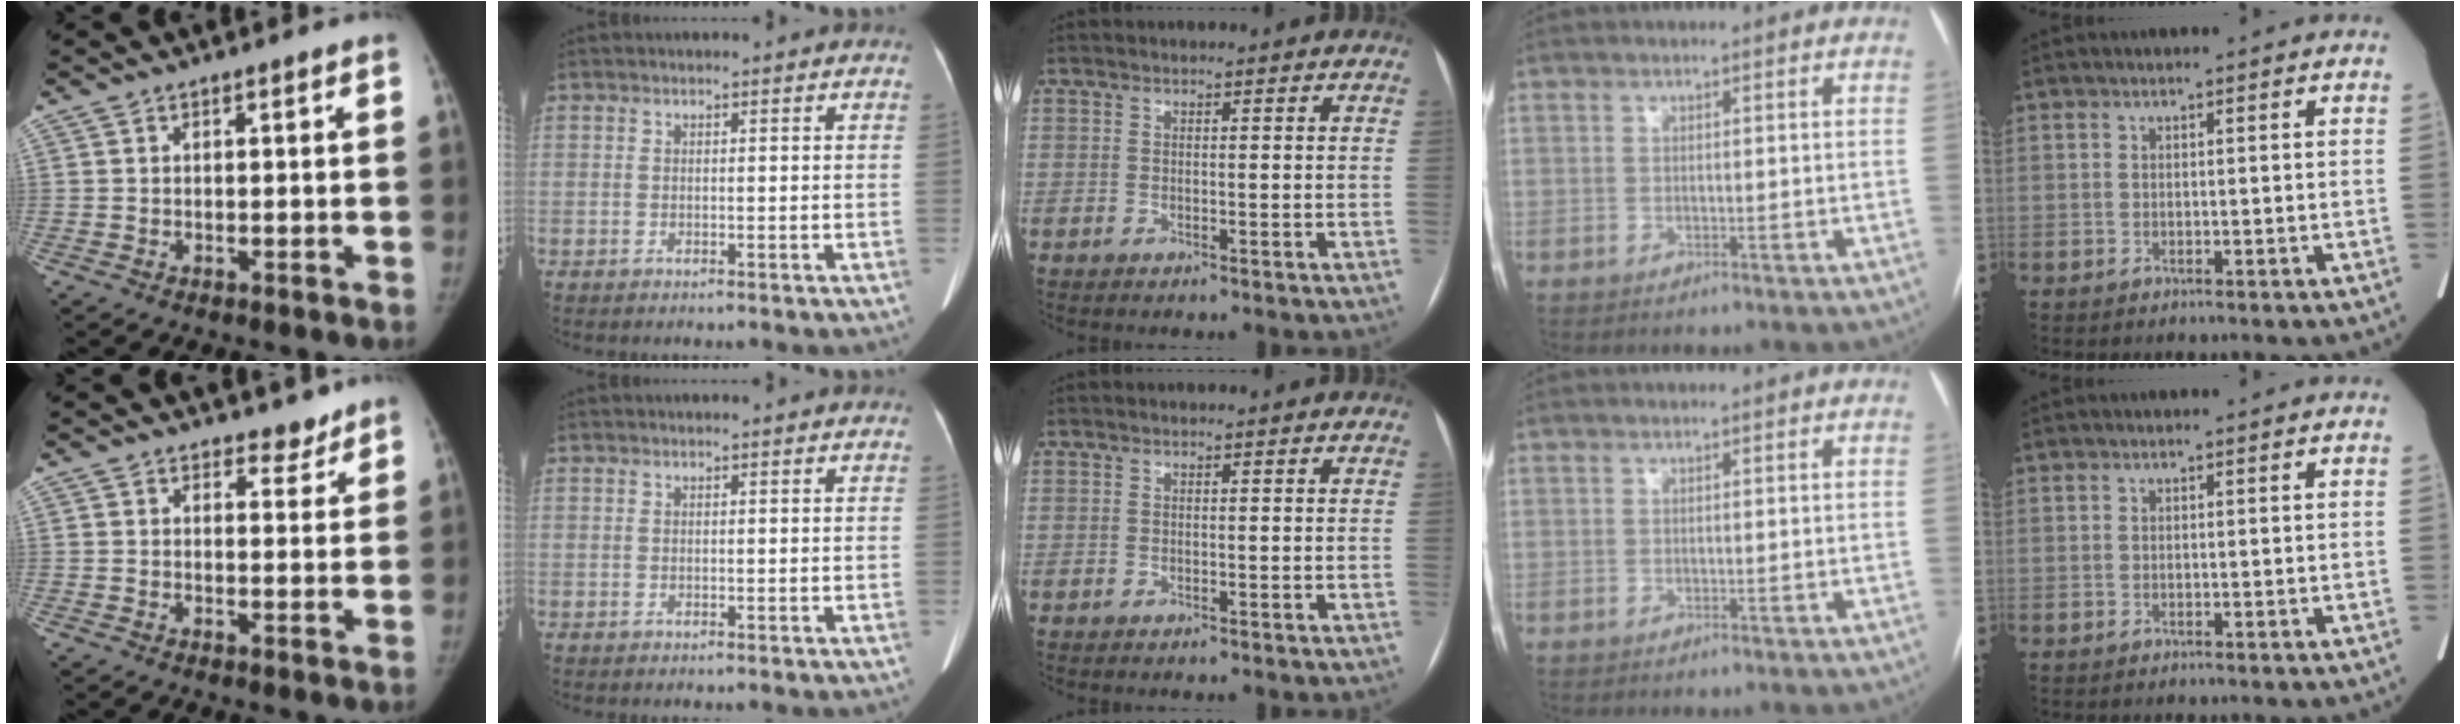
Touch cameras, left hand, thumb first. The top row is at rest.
{"thumb": {"total": 2.9, "force": [2.5, 1.5, 0.3], "torque": [0.021, -0.018, 0.031]}}